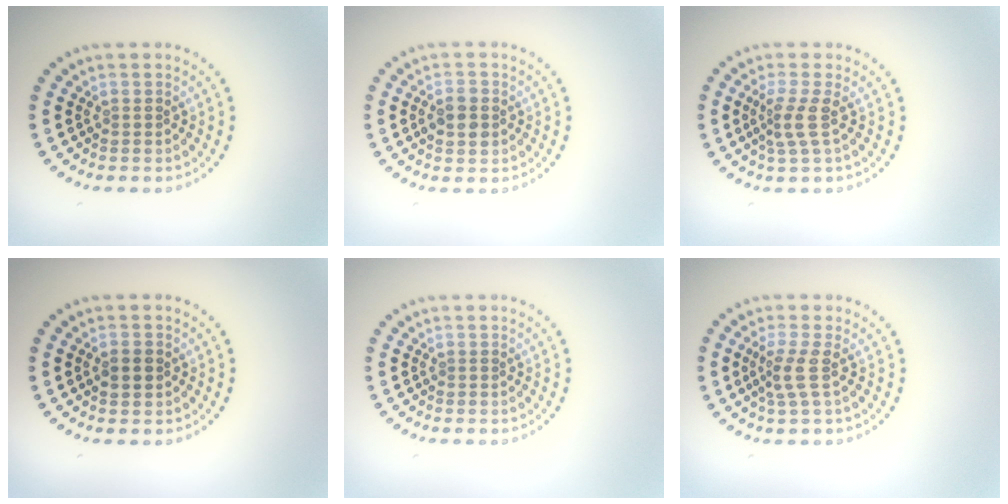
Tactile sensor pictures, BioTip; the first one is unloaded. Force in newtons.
{"total": 2.8, "press": 2.8, "slide": 0.1}
{"total": 2.3, "press": 1.6, "slide": 1.7}
{"total": 2.1, "press": 2.1, "slide": 0.2}
{"total": 0.0}
{"total": 2.3, "press": 1.6, "slide": 1.6}